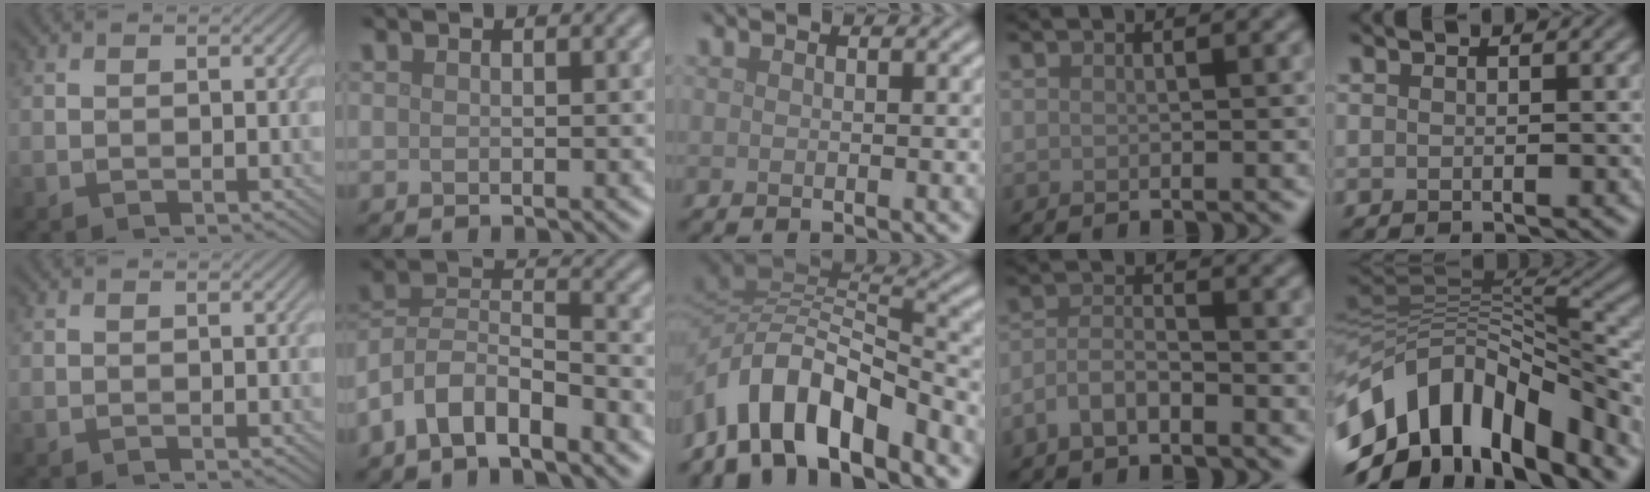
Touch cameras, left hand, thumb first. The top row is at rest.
{"index": {"total": 5.7, "force": [-4.0, 2.2, 3.5], "torque": [-0.061, 0.004, -0.083]}, "middle": {"total": 8.9, "force": [-5.6, 3.4, 6.0], "torque": [-0.093, 0.010, -0.112]}, "ring": {"total": 2.6, "force": [-1.5, 1.1, 1.8], "torque": [-0.038, 0.005, -0.037]}, "little": {"total": 13.8, "force": [-6.0, 7.9, 9.6], "torque": [-0.184, 0.027, -0.112]}}